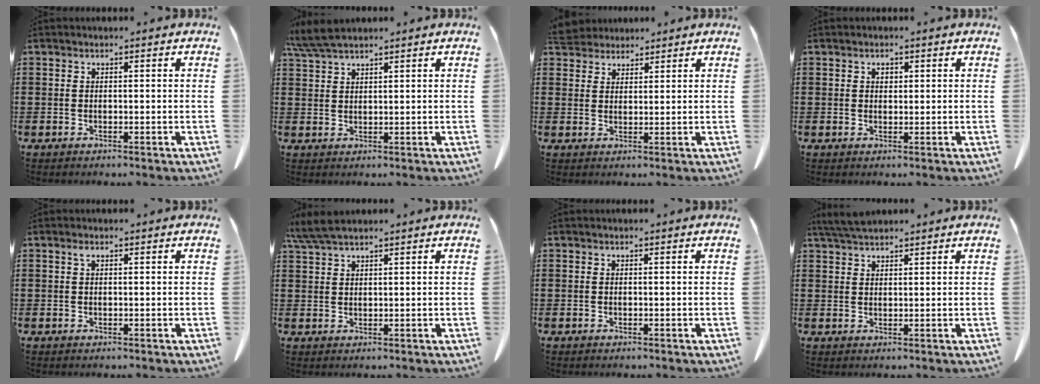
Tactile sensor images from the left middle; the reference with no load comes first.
{"total": 4.3, "force": [3.5, 0.4, 2.4], "torque": [-0.057, -0.002, 0.067]}
{"total": 3.6, "force": [3.5, 1.1, 0.4], "torque": [-0.020, -0.003, 0.066]}
{"total": 0.9, "force": [0.5, 0.6, 0.4], "torque": [-0.011, 0.003, 0.010]}
{"total": 0.8, "force": [0.3, 0.3, 0.7], "torque": [-0.016, 0.003, 0.005]}
{"total": 4.0, "force": [3.2, 0.5, 2.5], "torque": [-0.056, 0.002, 0.060]}
{"total": 0.0}
{"total": 3.8, "force": [3.3, 0.7, 1.7], "torque": [-0.041, -0.002, 0.063]}